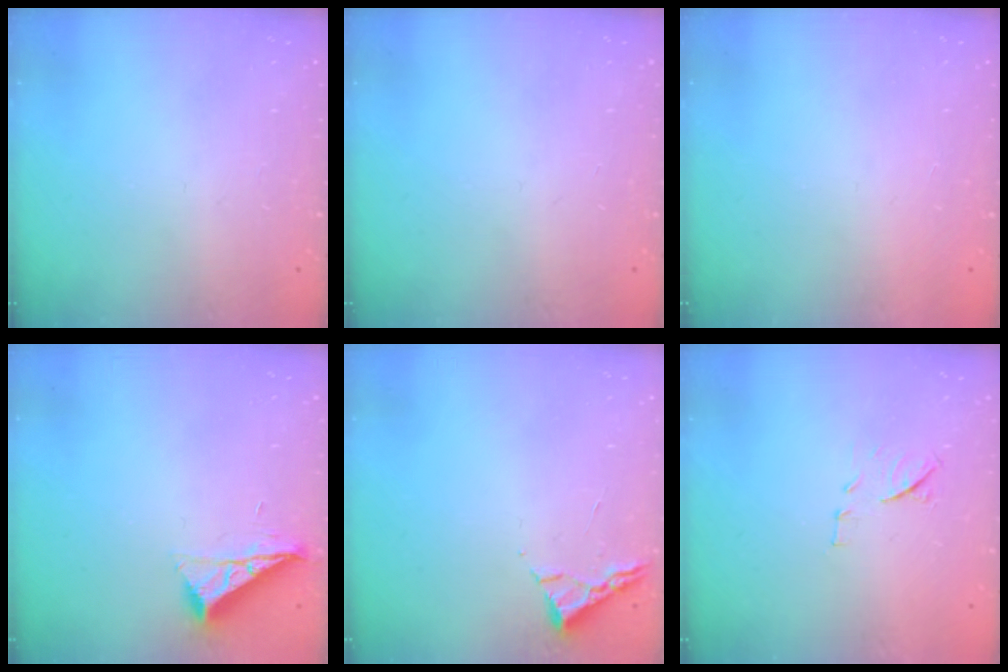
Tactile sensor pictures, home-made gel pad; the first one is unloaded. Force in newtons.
{"total": 0.0}
{"total": 1.6, "press": 1.5, "slide": 0.1}
{"total": 7.7, "press": 7.7, "slide": 0.3}
{"total": 3.0, "press": 2.9, "slide": 0.4}
{"total": 8.6, "press": 8.5, "slide": 1.1}